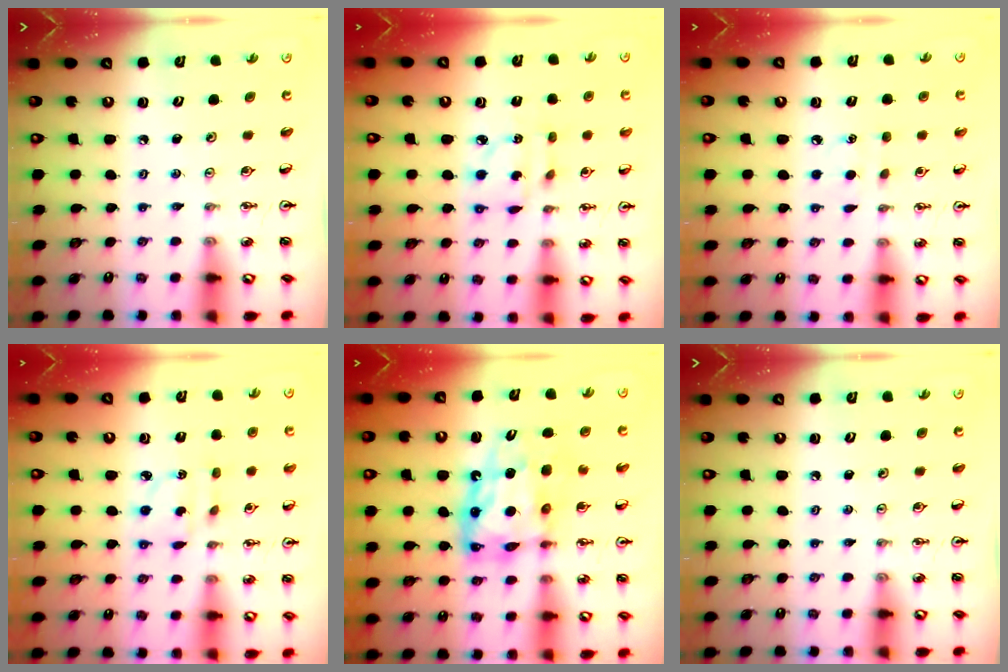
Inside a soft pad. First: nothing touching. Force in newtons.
{"total": 5.9, "press": 5.9, "slide": 0.2}
{"total": 4.8, "press": 4.8, "slide": 0.5}
{"total": 3.2, "press": 3.2, "slide": 0.1}
{"total": 11.8, "press": 11.8, "slide": 0.8}
{"total": 0.0}